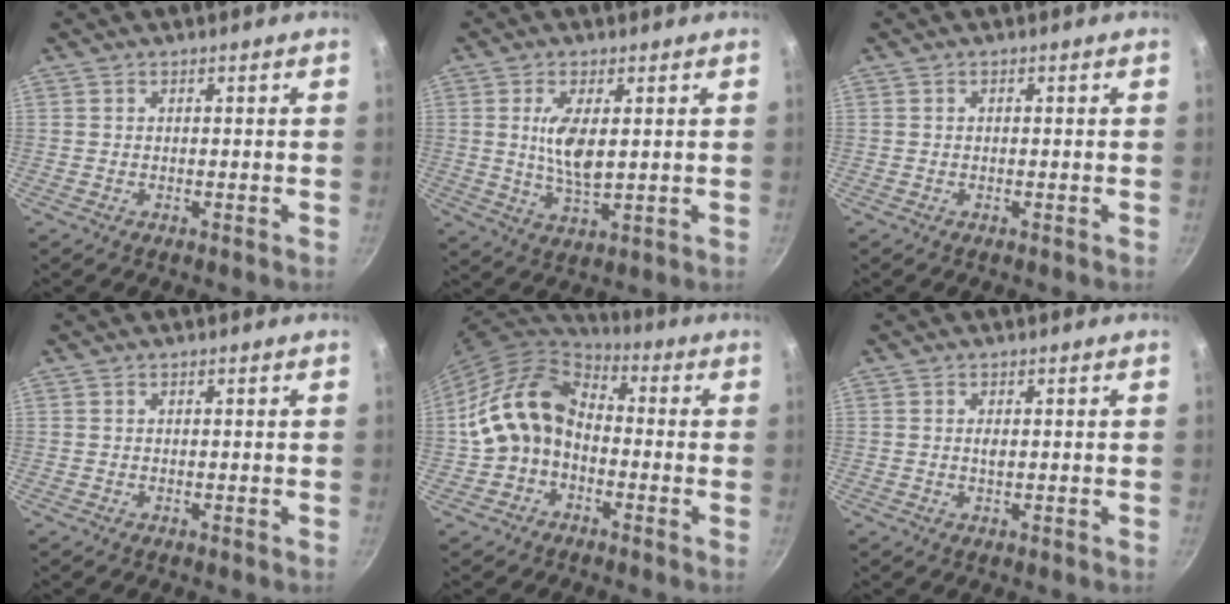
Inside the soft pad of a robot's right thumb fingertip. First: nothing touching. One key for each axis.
{"total": 7.7, "fx": 1.3, "fy": 3.1, "fz": 6.9, "tx": -0.130, "ty": -0.014, "tz": 0.031}
{"total": 0.0}
{"total": 0.0}
{"total": 13.6, "fx": -1.9, "fy": 10.3, "fz": 8.7, "tx": -0.132, "ty": 0.049, "tz": -0.047}
{"total": 1.2, "fx": 0.1, "fy": 0.5, "fz": 1.1, "tx": -0.019, "ty": 0.000, "tz": 0.002}